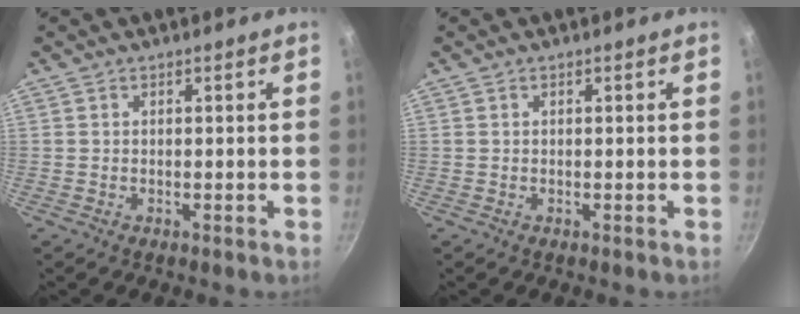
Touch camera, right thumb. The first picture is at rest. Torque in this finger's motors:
{"motor_torque": [-0.10, -0.31, -0.41, 0.28, -0.07]}